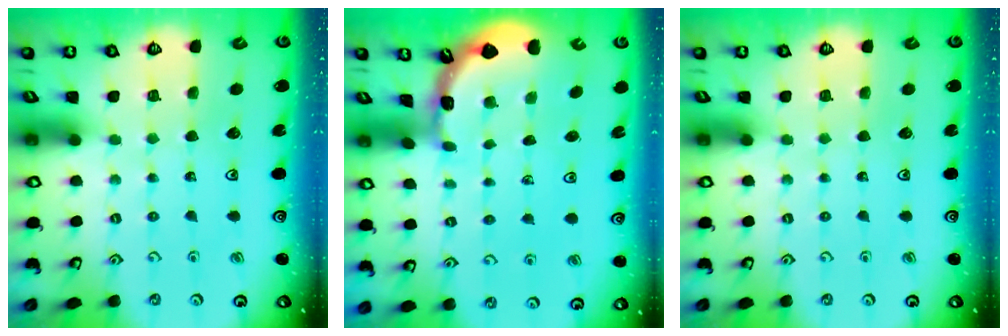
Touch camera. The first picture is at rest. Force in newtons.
{"total": 1.6, "press": 1.6, "slide": 0.1}
{"total": 0.0}